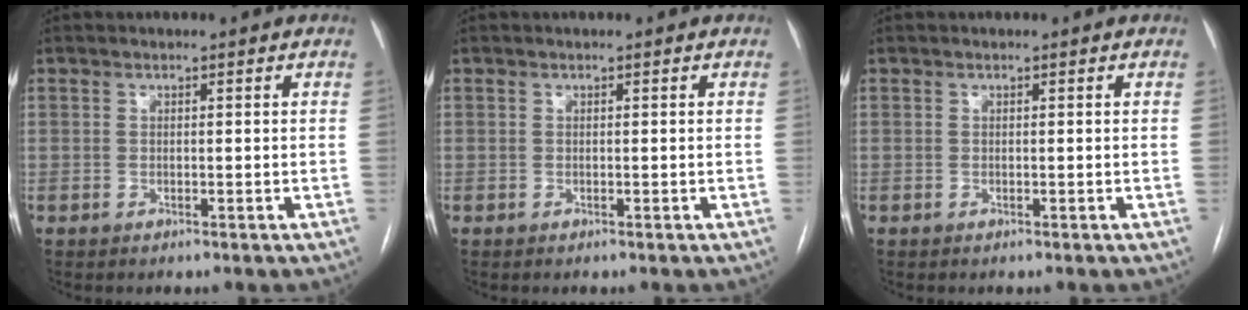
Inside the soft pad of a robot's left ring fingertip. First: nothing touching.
{"total": 0.0}
{"total": 0.0}